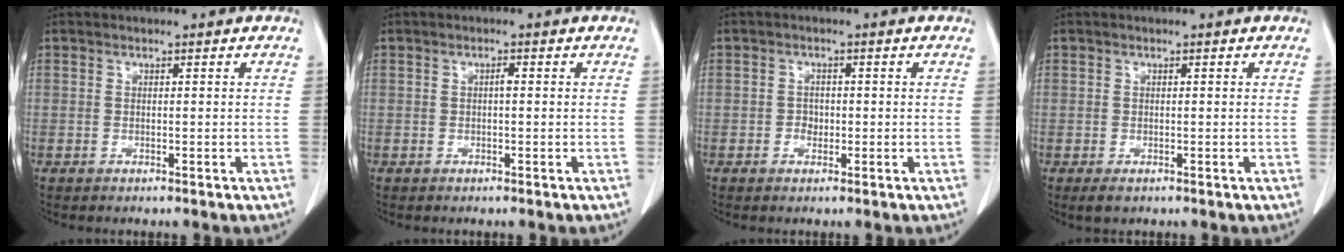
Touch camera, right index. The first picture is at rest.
{"total": 0.8, "force": [0.0, 0.1, 0.7], "torque": [-0.012, 0.002, 0.000]}
{"total": 1.5, "force": [-0.4, 1.2, 0.8], "torque": [-0.010, 0.006, -0.005]}
{"total": 1.5, "force": [-0.8, 1.1, 0.8], "torque": [-0.012, 0.000, -0.006]}